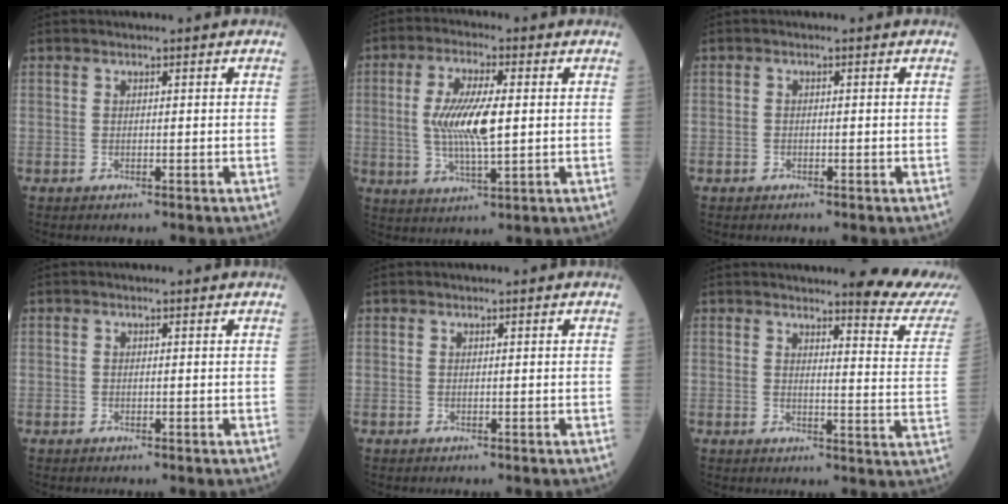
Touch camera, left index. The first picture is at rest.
{"total": 9.1, "force": [0.6, 1.8, 8.9], "torque": [-0.186, -0.001, 0.016]}
{"total": 0.0}
{"total": 0.0}
{"total": 0.0}
{"total": 11.1, "force": [10.7, -0.7, 3.0], "torque": [-0.027, -0.074, 0.109]}